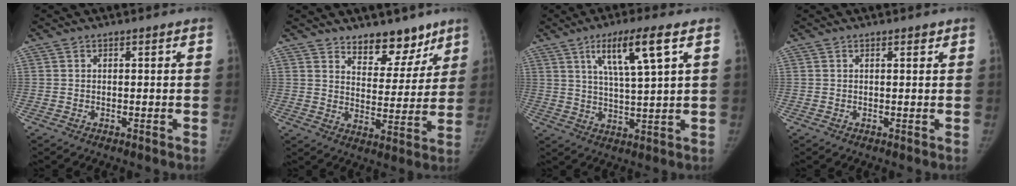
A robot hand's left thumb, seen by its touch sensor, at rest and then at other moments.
{"total": 10.4, "force": [7.8, 5.4, 4.1], "torque": [-0.012, -0.052, 0.122]}
{"total": 10.6, "force": [5.0, 1.4, 9.2], "torque": [-0.166, -0.019, 0.092]}
{"total": 0.9, "force": [0.7, 0.4, 0.5], "torque": [-0.006, -0.004, 0.010]}